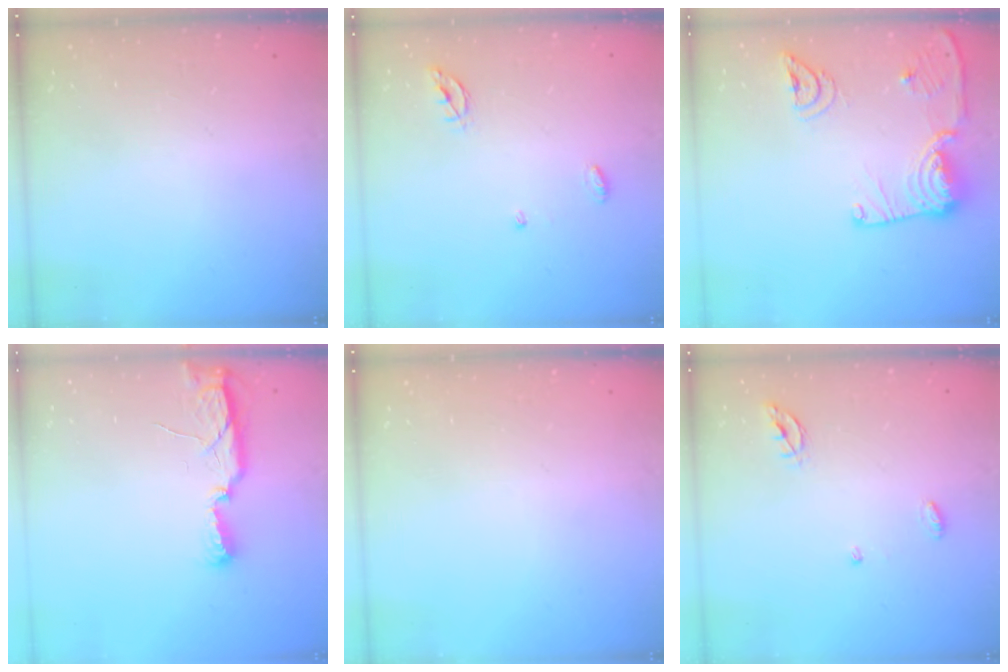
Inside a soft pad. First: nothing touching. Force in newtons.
{"total": 5.0, "press": 5.0, "slide": 0.5}
{"total": 16.4, "press": 16.3, "slide": 2.0}
{"total": 9.0, "press": 7.8, "slide": 4.5}
{"total": 0.0}
{"total": 5.0, "press": 5.0, "slide": 0.5}